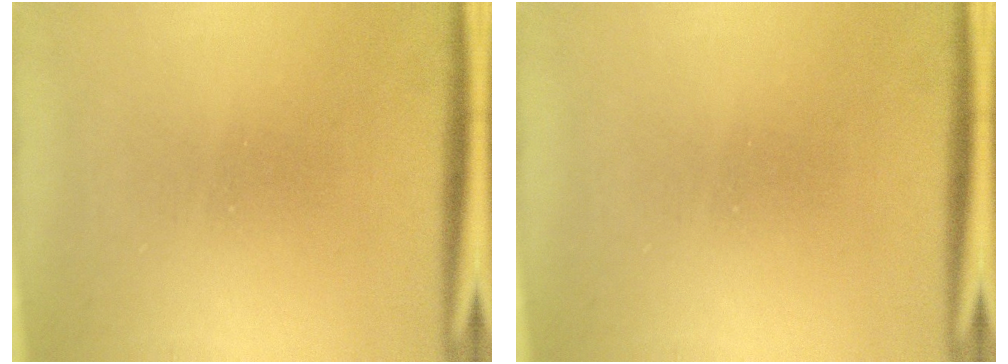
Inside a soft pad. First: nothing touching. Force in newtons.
{"total": 0.0}